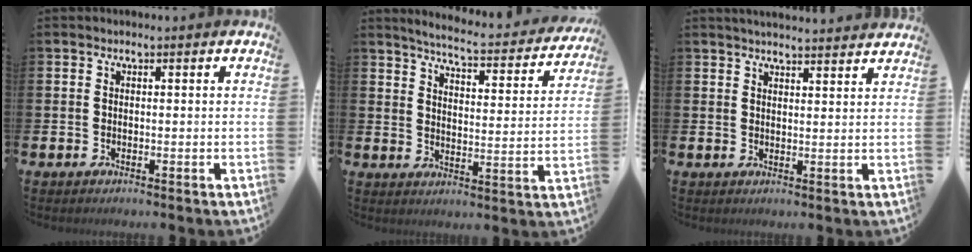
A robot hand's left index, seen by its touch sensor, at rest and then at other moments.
{"total": 5.3, "force": [4.9, 0.2, 1.7], "torque": [-0.051, -0.042, 0.078]}
{"total": 3.2, "force": [3.2, -0.2, 0.2], "torque": [-0.008, -0.019, 0.058]}